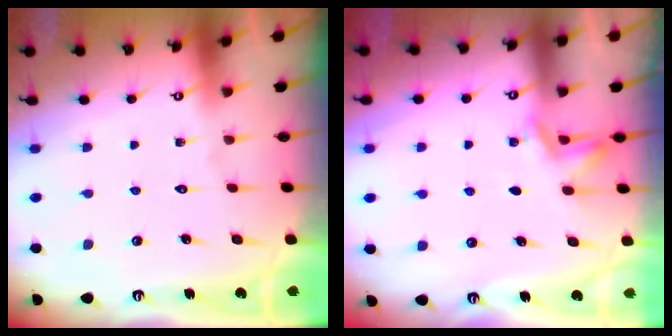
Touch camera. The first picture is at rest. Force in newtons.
{"total": 4.1, "press": 3.8, "slide": 1.5}